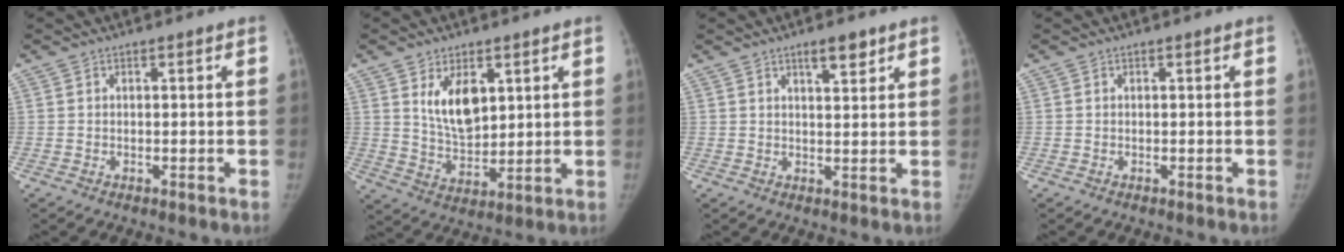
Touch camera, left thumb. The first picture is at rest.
{"total": 9.4, "force": [3.8, 5.4, 6.7], "torque": [-0.089, -0.028, 0.079]}
{"total": 4.6, "force": [3.0, 1.5, 3.2], "torque": [-0.037, -0.018, 0.046]}
{"total": 0.0}